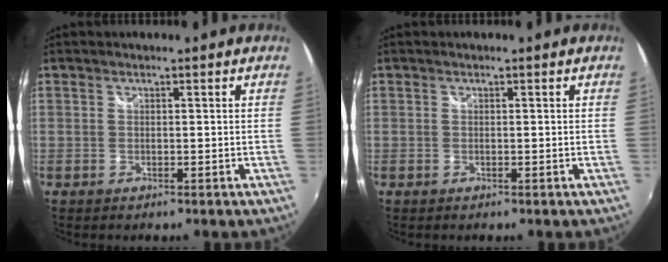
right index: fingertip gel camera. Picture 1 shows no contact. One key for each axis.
{"total": 0.0}